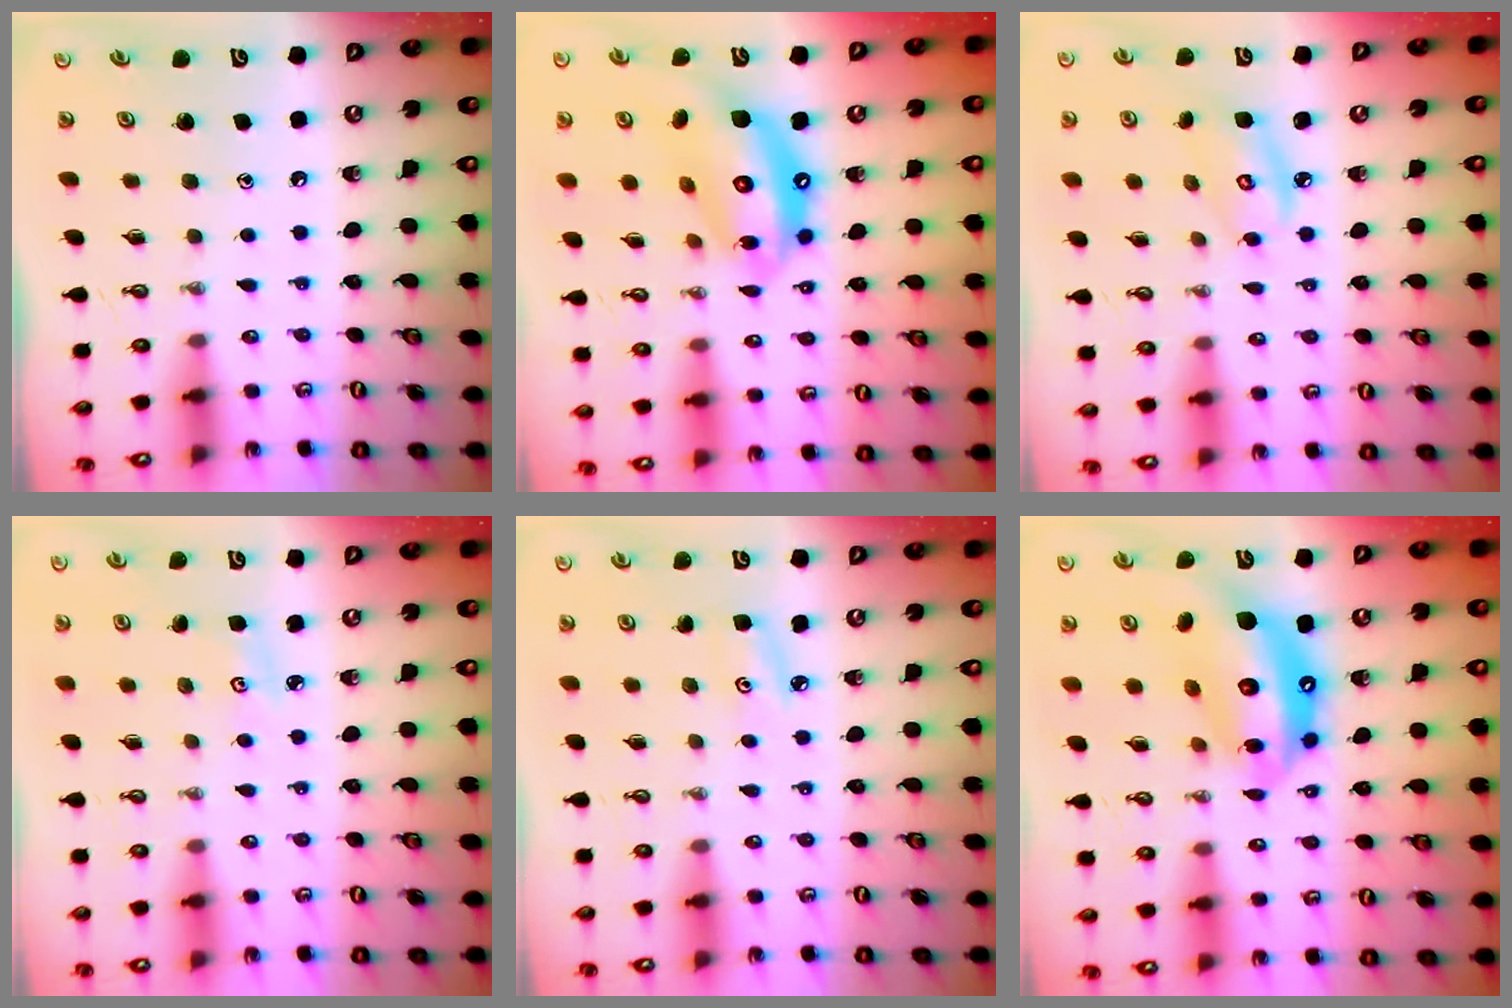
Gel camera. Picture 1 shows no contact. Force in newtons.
{"total": 15.4, "press": 15.3, "slide": 1.4}
{"total": 6.2, "press": 6.2, "slide": 0.3}
{"total": 2.8, "press": 2.7, "slide": 0.4}
{"total": 4.4, "press": 4.4, "slide": 0.3}
{"total": 16.6, "press": 16.6, "slide": 1.7}